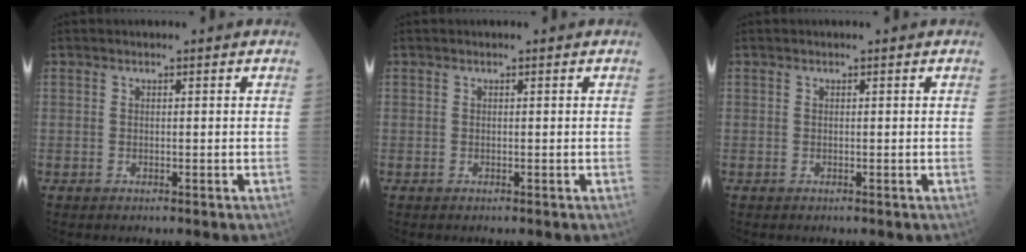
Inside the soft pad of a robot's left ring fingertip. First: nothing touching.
{"total": 0.0}
{"total": 0.0}